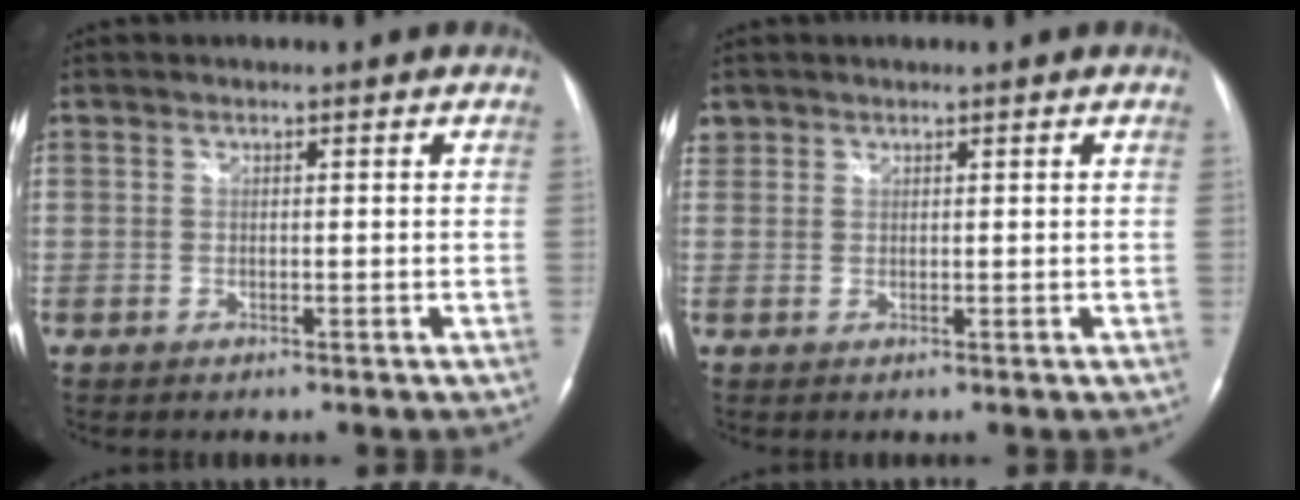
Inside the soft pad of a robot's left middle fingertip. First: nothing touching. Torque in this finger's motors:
{"motor_torque": [0.10, -0.10, 0.01, 0.00]}